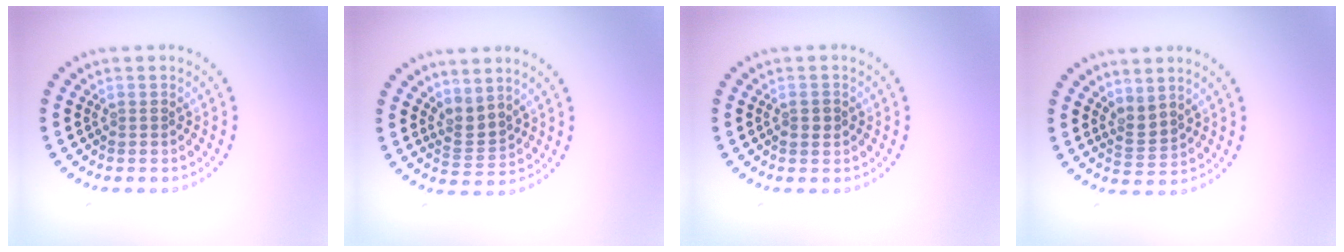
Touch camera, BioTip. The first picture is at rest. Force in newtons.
{"total": 2.3, "press": 1.5, "slide": 1.7}
{"total": 1.2, "press": 1.2, "slide": 0.2}
{"total": 2.0, "press": 1.5, "slide": 1.3}